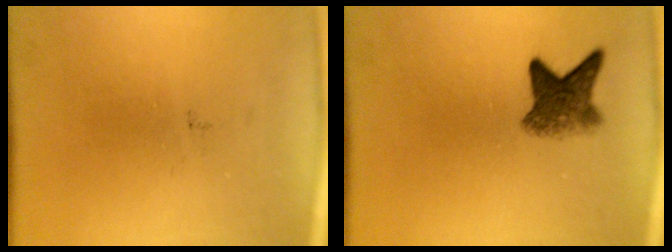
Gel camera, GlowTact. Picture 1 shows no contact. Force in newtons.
{"total": 4.8}